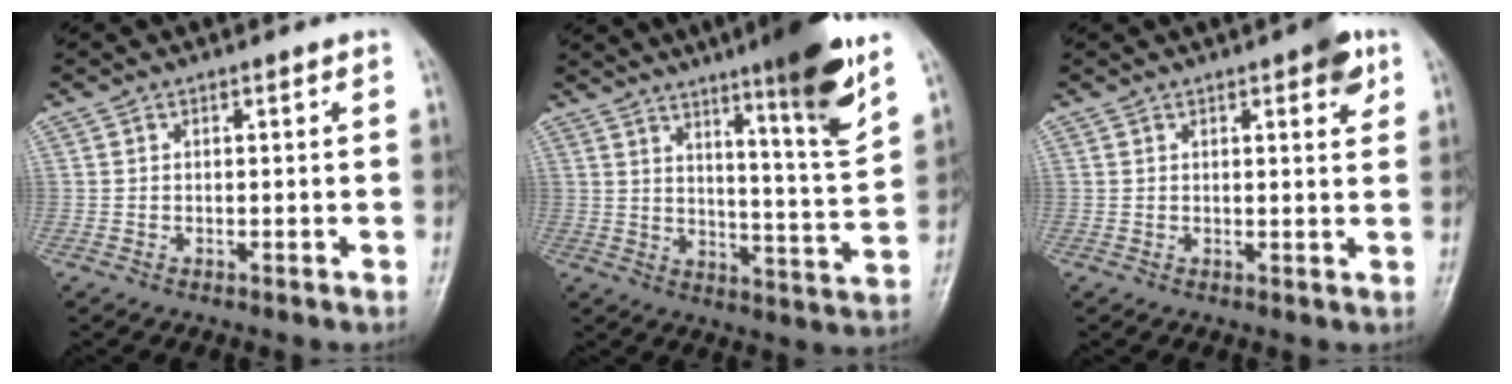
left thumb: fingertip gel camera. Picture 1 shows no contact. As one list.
[{"total": 15.8, "force": [9.6, 1.1, 12.5], "torque": [-0.170, -0.057, 0.144]}, {"total": 4.7, "force": [2.4, 1.4, 3.7], "torque": [-0.038, -0.008, 0.025]}]